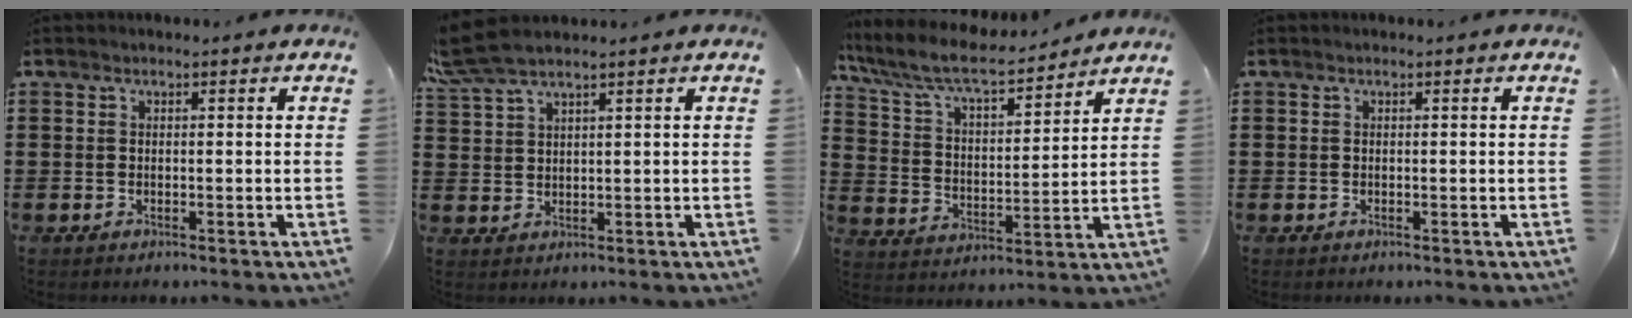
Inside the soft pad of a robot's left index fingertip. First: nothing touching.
{"total": 5.0, "force": [3.9, 0.8, 3.0], "torque": [-0.077, -0.003, 0.071]}
{"total": 7.9, "force": [6.7, 1.5, 3.8], "torque": [-0.101, -0.033, 0.113]}
{"total": 0.0}